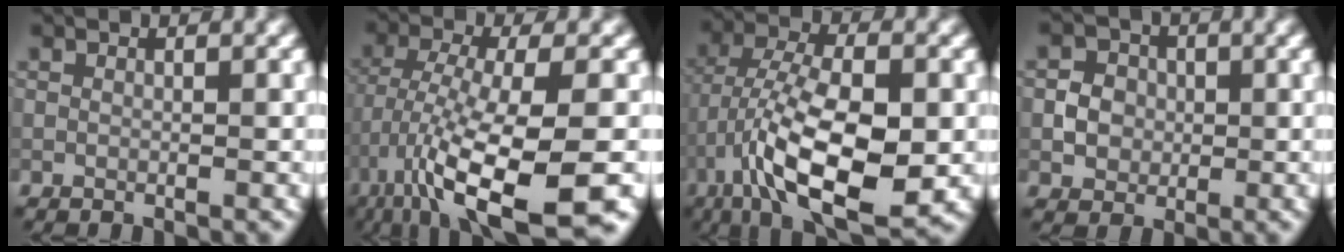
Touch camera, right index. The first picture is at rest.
{"total": 12.6, "force": [-6.3, 3.2, 10.4], "torque": [-0.198, -0.017, -0.105]}
{"total": 12.0, "force": [-4.1, 4.9, 10.2], "torque": [-0.191, 0.001, -0.074]}
{"total": 2.6, "force": [-0.2, 2.4, 1.0], "torque": [-0.007, 0.000, -0.004]}